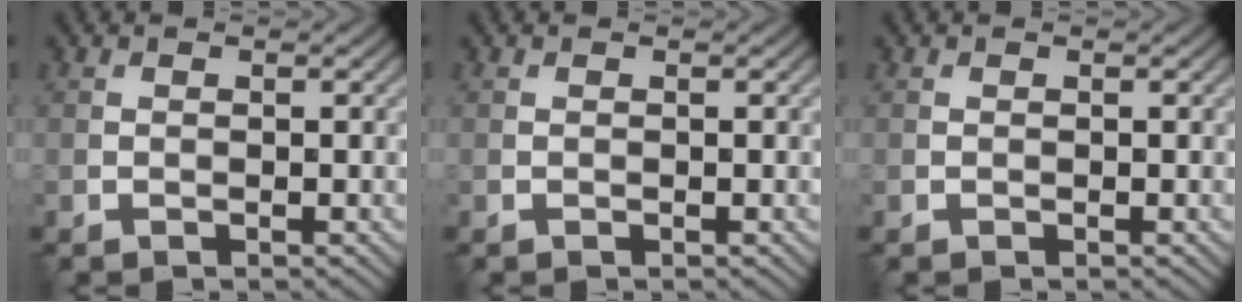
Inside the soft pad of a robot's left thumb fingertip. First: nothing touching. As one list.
[{"total": 0.0}, {"total": 0.0}]